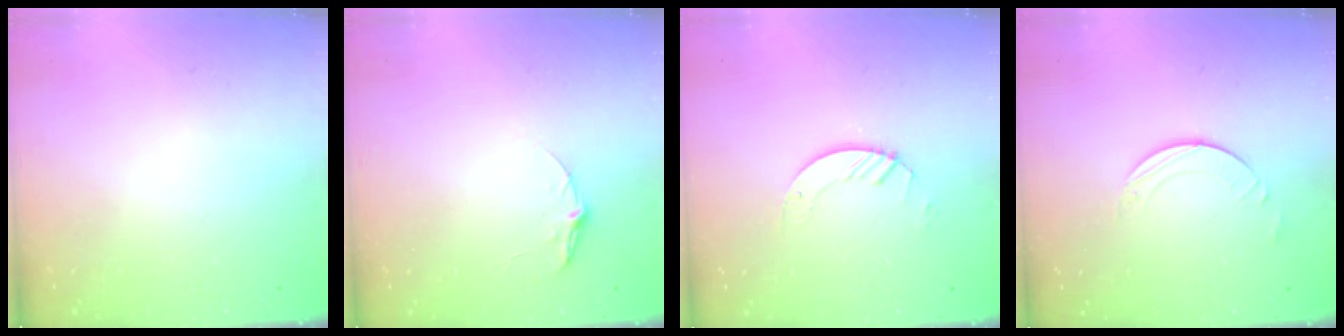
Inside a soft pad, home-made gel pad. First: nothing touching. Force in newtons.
{"total": 5.3, "press": 5.2, "slide": 0.6}
{"total": 2.8, "press": 2.8, "slide": 0.3}
{"total": 2.7, "press": 2.7, "slide": 0.2}